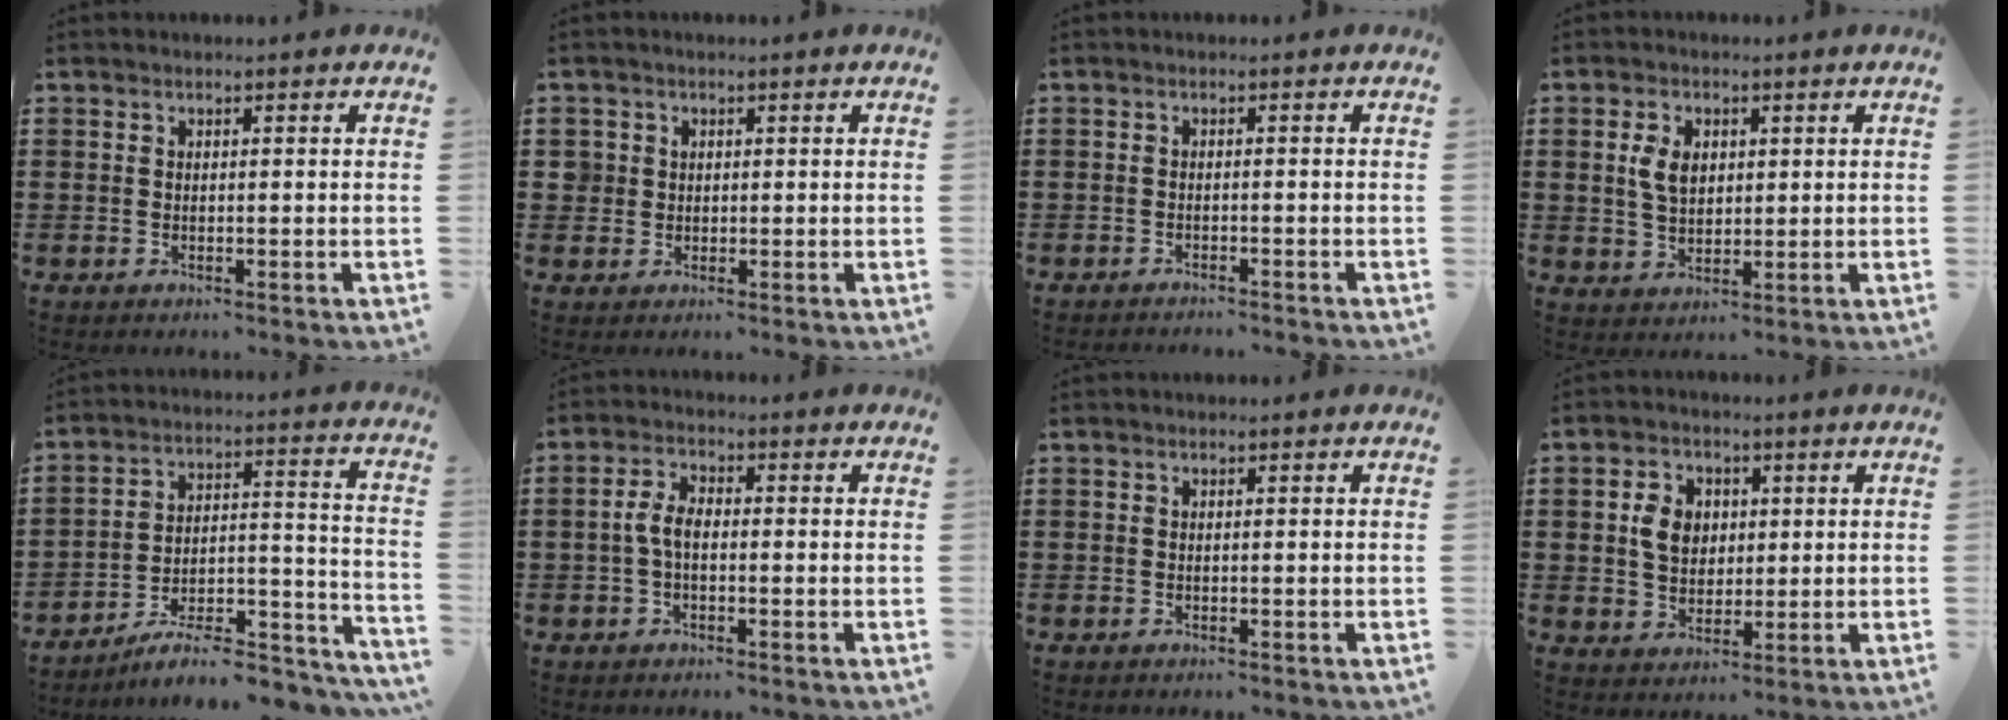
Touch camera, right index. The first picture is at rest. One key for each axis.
{"total": 2.2, "fx": 0.5, "fy": 2.1, "fz": 0.3, "tx": -0.015, "ty": 0.012, "tz": 0.008}
{"total": 1.2, "fx": -1.0, "fy": -0.7, "fz": 0.0, "tx": 0.003, "ty": 0.001, "tz": -0.018}
{"total": 4.5, "fx": 1.3, "fy": 2.5, "fz": 3.4, "tx": -0.078, "ty": 0.007, "tz": 0.022}
{"total": 8.4, "fx": -7.3, "fy": 1.3, "fz": 4.0, "tx": -0.050, "ty": 0.014, "tz": -0.136}
{"total": 3.5, "fx": -0.5, "fy": 1.3, "fz": 3.2, "tx": -0.076, "ty": -0.003, "tz": -0.015}
{"total": 0.0}
{"total": 5.3, "fx": 1.1, "fy": 3.9, "fz": 3.4, "tx": -0.073, "ty": 0.010, "tz": 0.015}